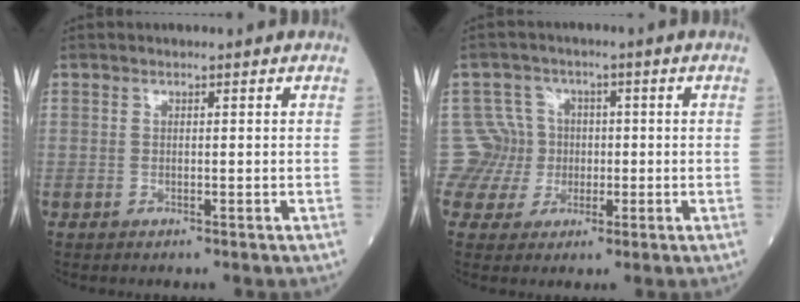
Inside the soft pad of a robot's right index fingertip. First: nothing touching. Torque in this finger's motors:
{"motor_torque": [-0.33, -0.14, -0.21, -0.10]}